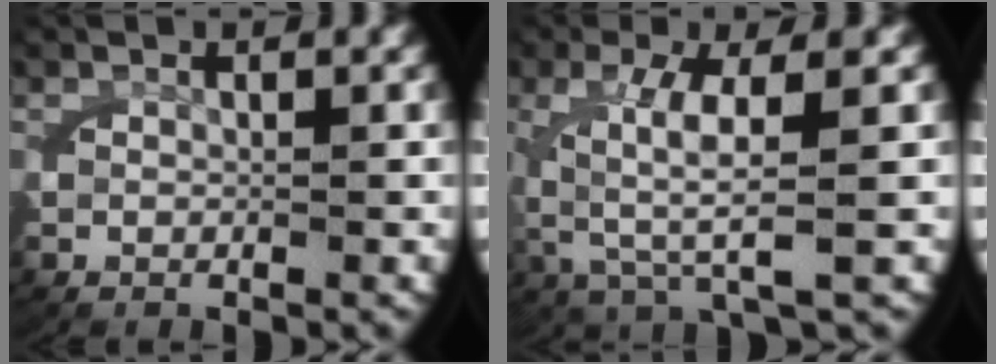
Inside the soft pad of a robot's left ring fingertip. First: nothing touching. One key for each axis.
{"total": 5.0, "fx": 0.3, "fy": 1.3, "fz": 4.8, "tx": -0.114, "ty": -0.012, "tz": 0.020}